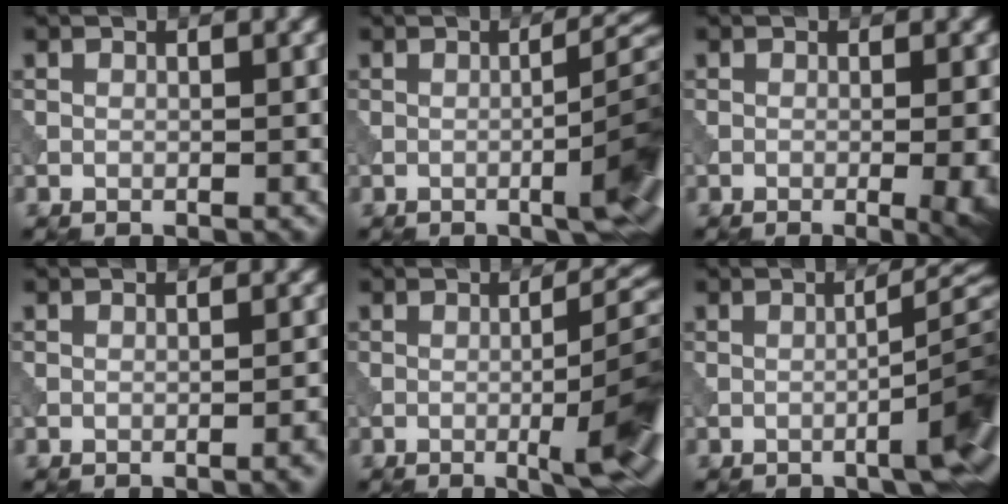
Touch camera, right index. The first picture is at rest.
{"total": 8.4, "force": [-2.0, 1.9, 7.9], "torque": [-0.094, 0.005, -0.024]}
{"total": 6.1, "force": [-1.0, 2.6, 5.4], "torque": [-0.036, 0.003, -0.007]}
{"total": 1.6, "force": [-0.8, 0.4, 1.4], "torque": [-0.011, 0.007, -0.012]}
{"total": 9.2, "force": [-2.0, 1.8, 8.7], "torque": [-0.109, 0.007, -0.026]}
{"total": 8.2, "force": [-2.8, 1.6, 7.6], "torque": [-0.089, 0.012, -0.039]}